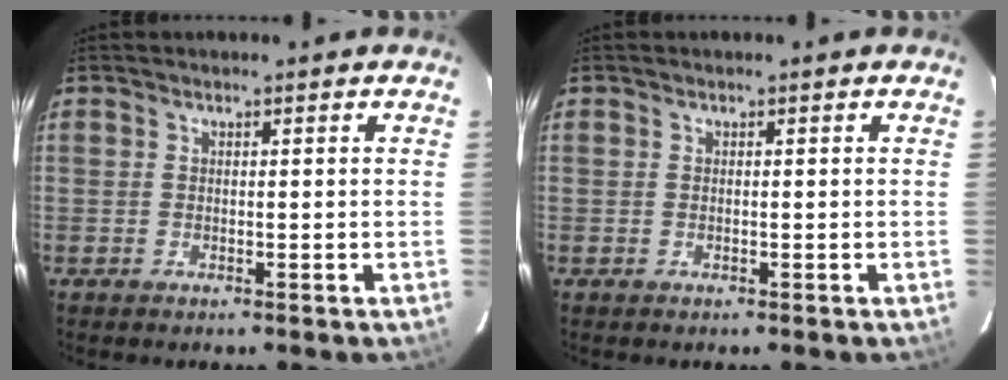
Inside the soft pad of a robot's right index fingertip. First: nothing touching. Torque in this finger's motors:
{"motor_torque": [-0.01, 0.00, 0.01, 0.00]}